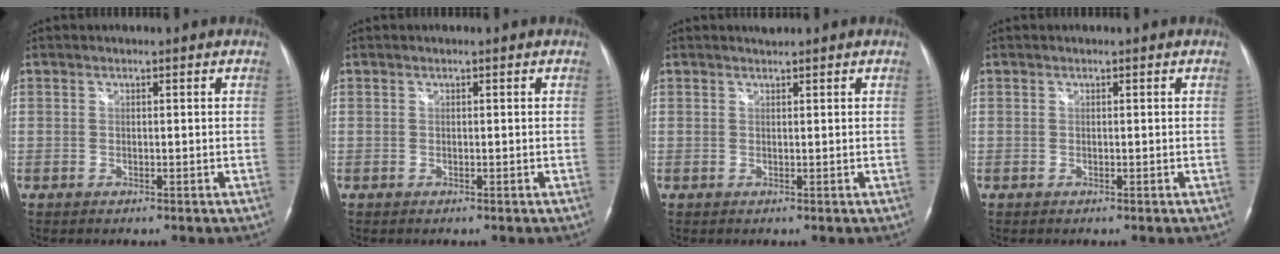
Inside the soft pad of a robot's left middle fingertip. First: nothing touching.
{"total": 0.0}
{"total": 0.7, "force": [0.7, -0.2, 0.0], "torque": [-0.009, 0.000, 0.014]}
{"total": 0.0}